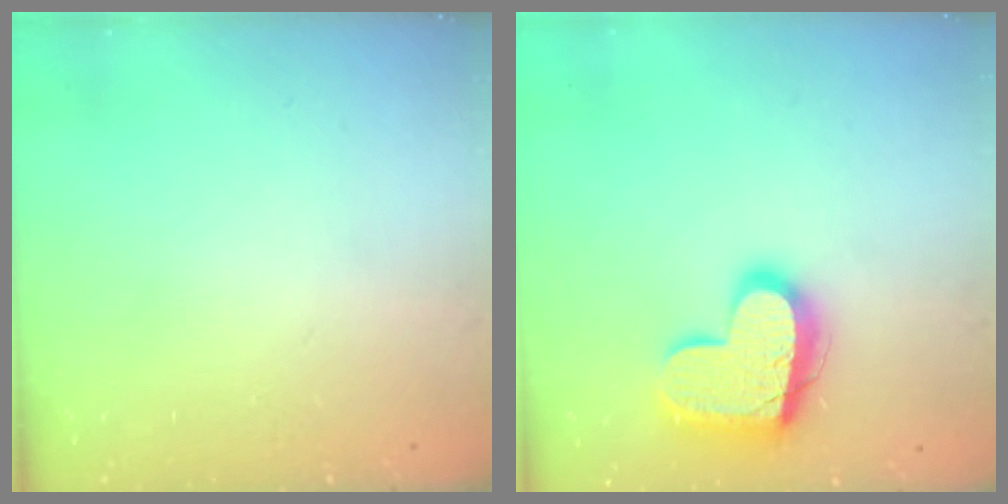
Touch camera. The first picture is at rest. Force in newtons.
{"total": 17.3, "press": 17.3, "slide": 1.2}